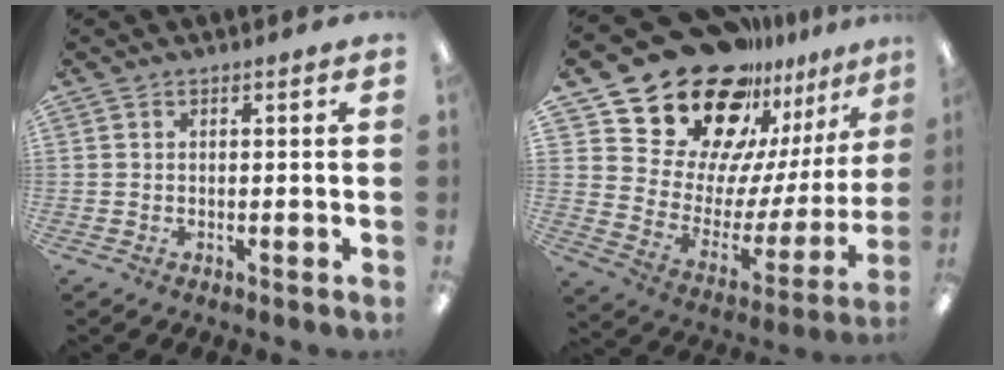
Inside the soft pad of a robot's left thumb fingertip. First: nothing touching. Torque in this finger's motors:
{"motor_torque": [1.26, 1.10, 1.38, -1.39, 0.13]}